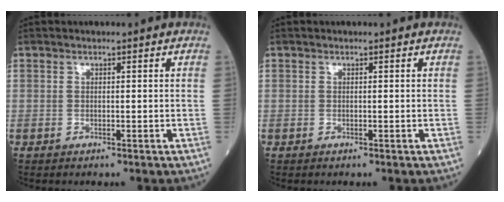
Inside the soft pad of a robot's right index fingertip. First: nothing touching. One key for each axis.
{"total": 0.0}